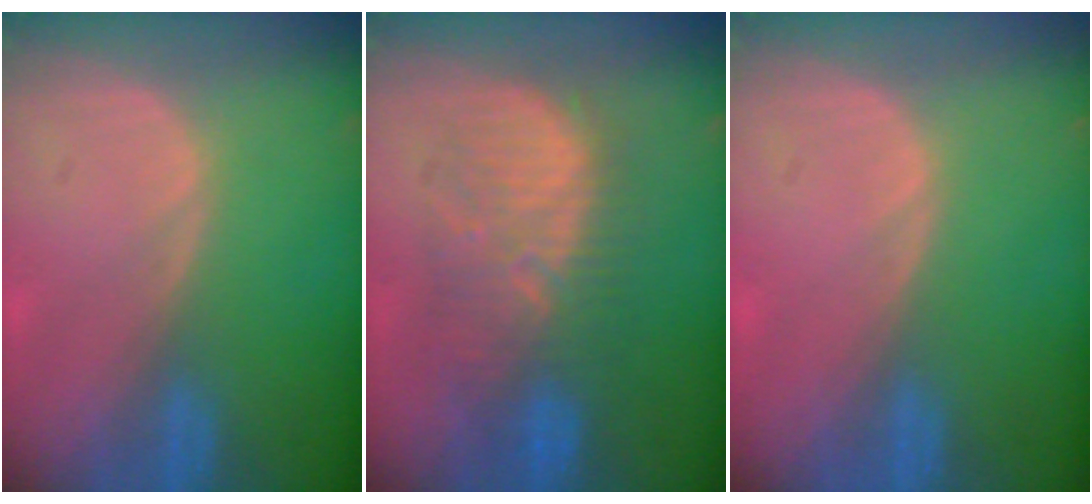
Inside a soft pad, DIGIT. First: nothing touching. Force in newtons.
{"total": 9.1, "press": 9.1, "slide": 0.3}
{"total": 0.0}